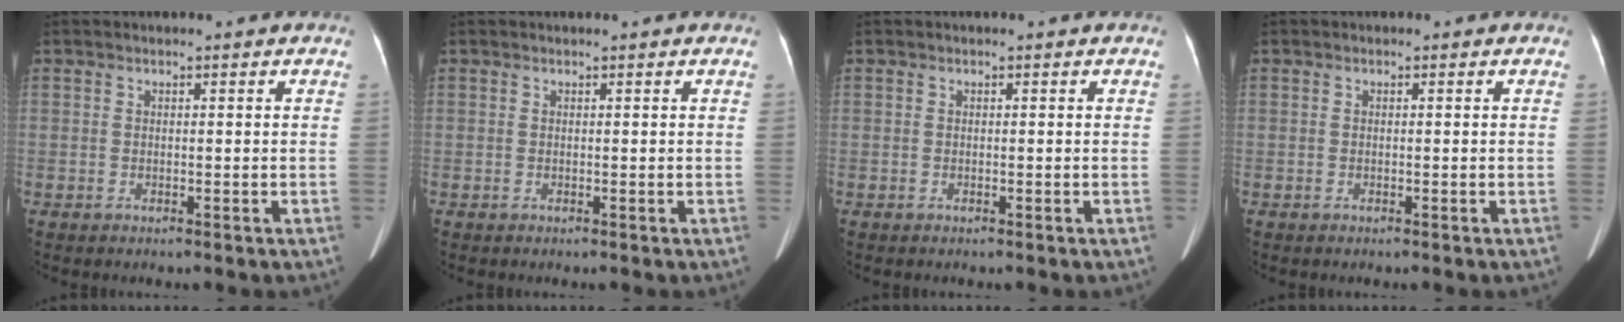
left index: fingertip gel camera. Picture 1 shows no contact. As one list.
[{"total": 0.6, "force": [0.5, -0.1, 0.3], "torque": [-0.006, 0.003, 0.013]}, {"total": 0.0}, {"total": 0.0}]